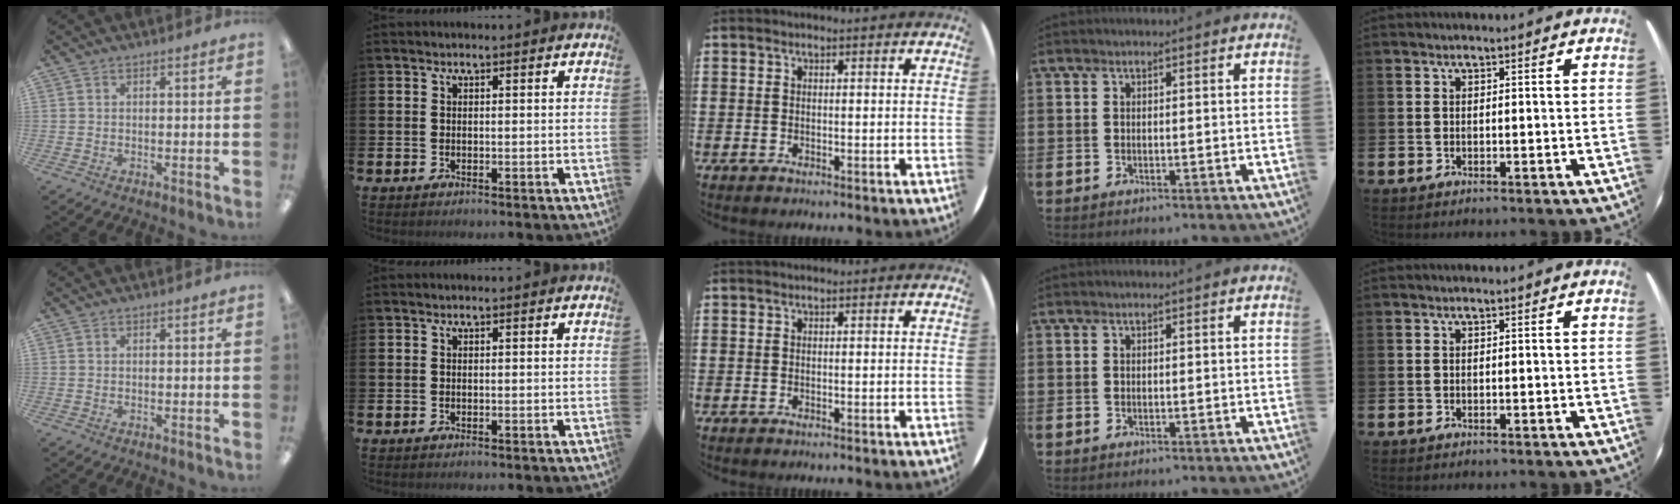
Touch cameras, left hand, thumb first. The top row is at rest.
{}